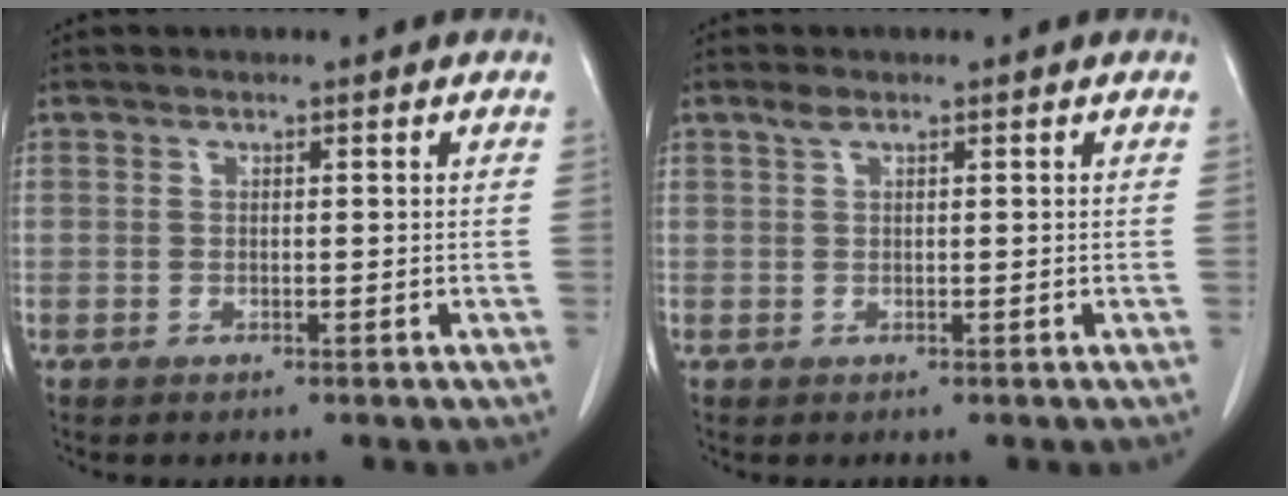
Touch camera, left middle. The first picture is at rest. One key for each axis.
{"total": 1.0, "fx": 0.7, "fy": 0.3, "fz": 0.7, "tx": -0.019, "ty": 0.008, "tz": 0.016}